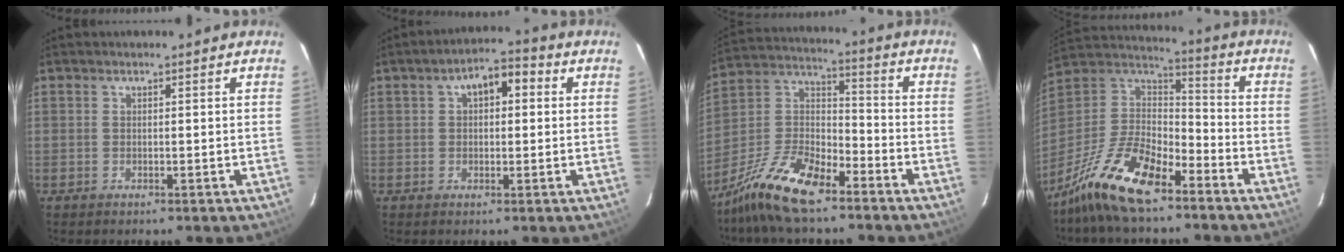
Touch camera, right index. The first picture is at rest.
{"total": 6.2, "force": [1.6, 3.6, 4.9], "torque": [-0.080, 0.028, 0.027]}
{"total": 14.9, "force": [-10.5, 5.2, 9.2], "torque": [-0.201, 0.010, -0.201]}
{"total": 18.4, "force": [-12.9, 6.6, 11.4], "torque": [-0.245, -0.003, -0.243]}